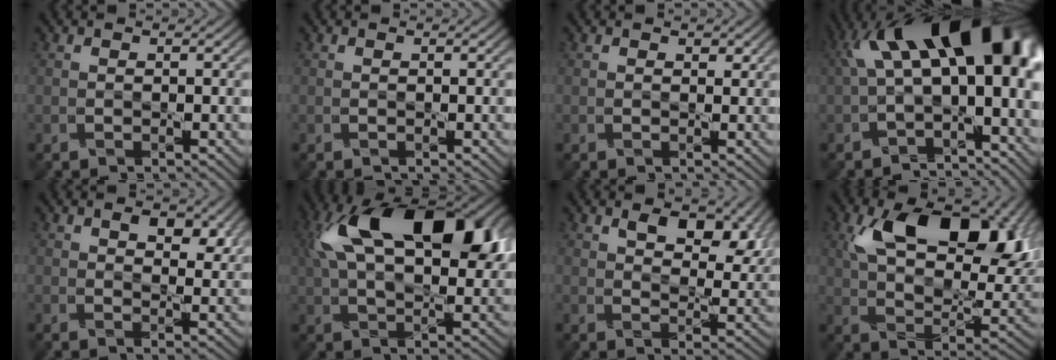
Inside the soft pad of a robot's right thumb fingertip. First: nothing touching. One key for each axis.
{"total": 0.0}
{"total": 0.9, "fx": 0.6, "fy": 0.5, "fz": 0.4, "tx": -0.006, "ty": -0.004, "tz": 0.010}
{"total": 16.5, "fx": 3.3, "fy": 8.2, "fz": 13.9, "tx": -0.204, "ty": 0.008, "tz": 0.064}
{"total": 4.7, "fx": 2.3, "fy": 2.5, "fz": 3.2, "tx": -0.053, "ty": -0.012, "tz": 0.036}
{"total": 17.5, "fx": 5.5, "fy": 9.4, "fz": 13.8, "tx": -0.227, "ty": 0.013, "tz": 0.092}
{"total": 9.1, "fx": 4.3, "fy": 4.8, "fz": 6.4, "tx": -0.107, "ty": -0.011, "tz": 0.074}
{"total": 16.5, "fx": 6.7, "fy": 8.8, "fz": 12.3, "tx": -0.197, "ty": -0.006, "tz": 0.118}